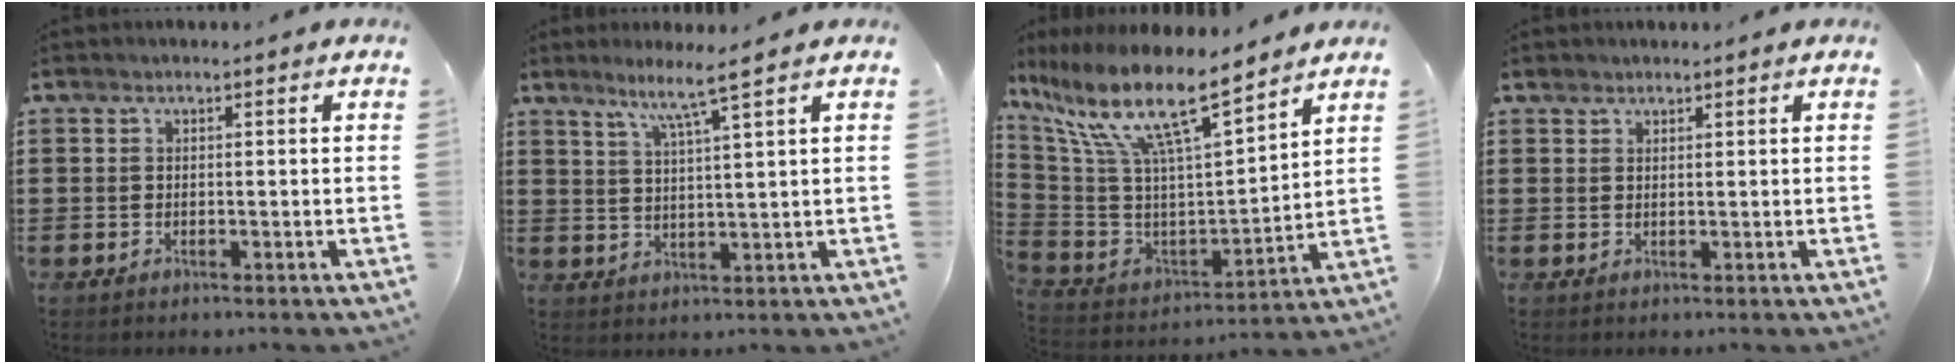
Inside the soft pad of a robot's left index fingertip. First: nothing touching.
{"total": 5.0, "force": [3.7, -0.9, 3.2], "torque": [-0.075, -0.015, 0.061]}
{"total": 14.4, "force": [9.4, 2.8, 10.6], "torque": [-0.239, -0.059, 0.156]}
{"total": 1.3, "force": [1.2, 0.4, 0.0], "torque": [-0.002, 0.001, 0.024]}